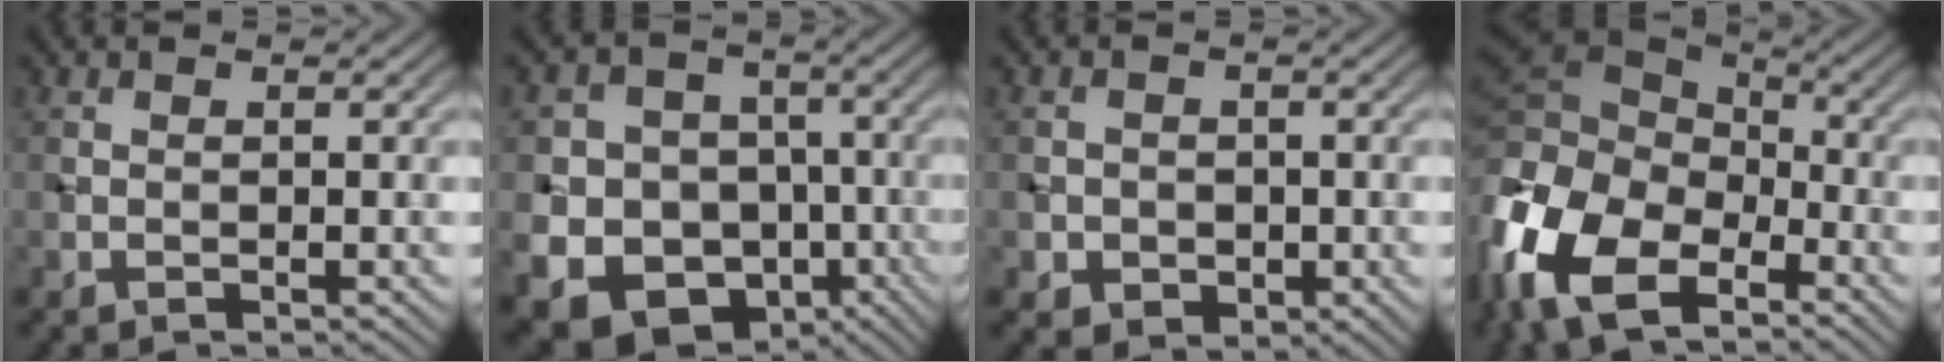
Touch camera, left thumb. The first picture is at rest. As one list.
[{"total": 16.1, "force": [-5.4, 14.3, 5.2], "torque": [-0.142, -0.037, -0.091]}, {"total": 3.0, "force": [-0.7, 2.7, 1.1], "torque": [-0.022, -0.008, -0.011]}, {"total": 16.1, "force": [-6.3, 9.9, 11.0], "torque": [-0.292, -0.023, -0.116]}]